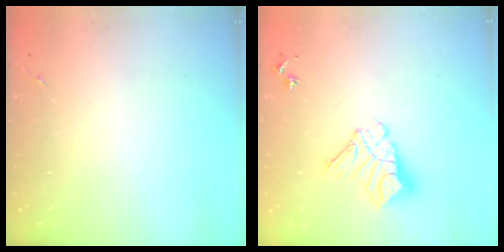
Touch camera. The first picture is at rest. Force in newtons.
{"total": 11.7, "press": 11.7, "slide": 1.2}